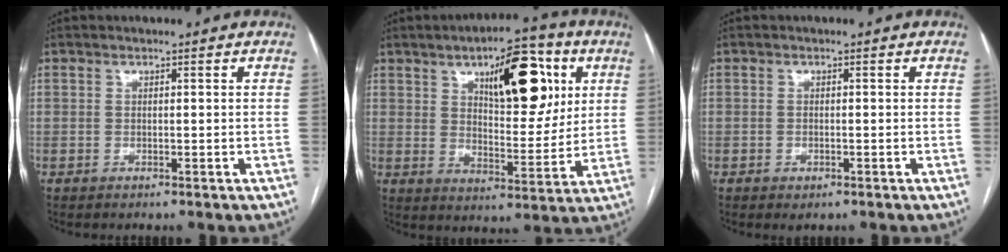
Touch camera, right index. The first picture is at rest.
{"total": 15.6, "force": [6.4, 5.8, 13.1], "torque": [-0.182, 0.015, 0.099]}
{"total": 0.8, "force": [-0.4, 0.5, 0.5], "torque": [-0.006, 0.000, -0.003]}